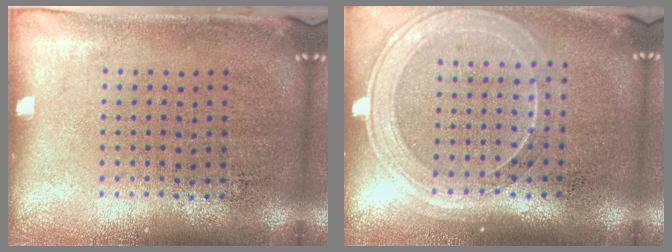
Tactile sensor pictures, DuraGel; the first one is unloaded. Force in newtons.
{"total": 1.7, "press": 1.5, "slide": 0.6}